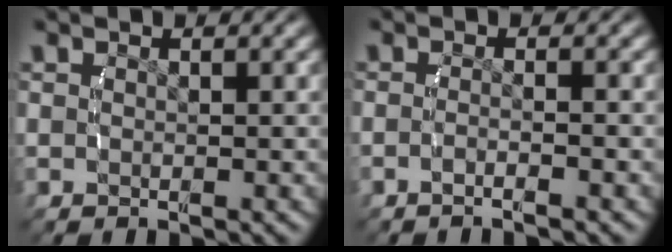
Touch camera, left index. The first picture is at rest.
{"total": 1.8, "force": [-1.5, -0.1, 1.0], "torque": [-0.023, -0.002, -0.026]}